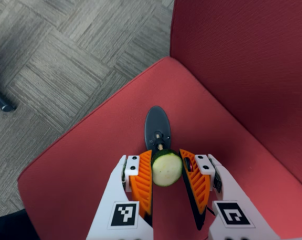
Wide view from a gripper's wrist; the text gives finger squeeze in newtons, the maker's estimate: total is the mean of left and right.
{"total": 9.8, "left": 10.4, "right": 9.1}